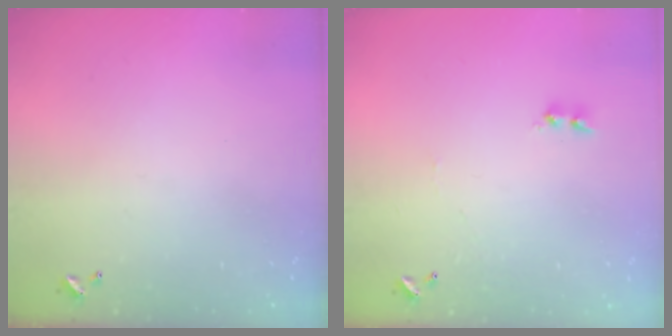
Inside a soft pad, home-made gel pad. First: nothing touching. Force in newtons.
{"total": 3.8, "press": 3.8, "slide": 0.5}